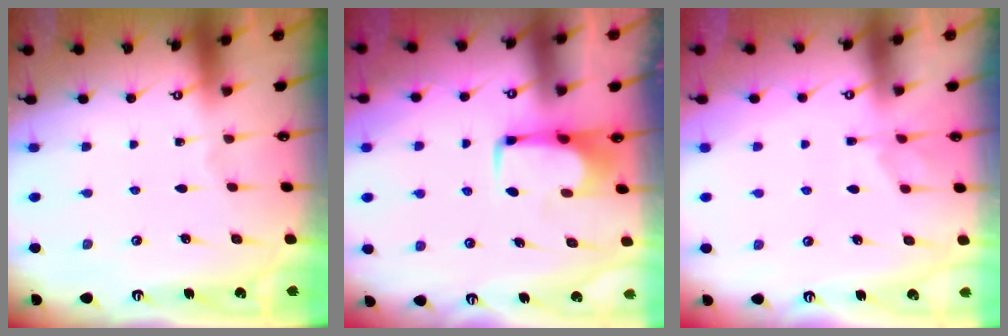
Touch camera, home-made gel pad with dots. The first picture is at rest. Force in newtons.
{"total": 1.6, "press": 1.4, "slide": 0.6}
{"total": 1.5, "press": 1.1, "slide": 1.0}